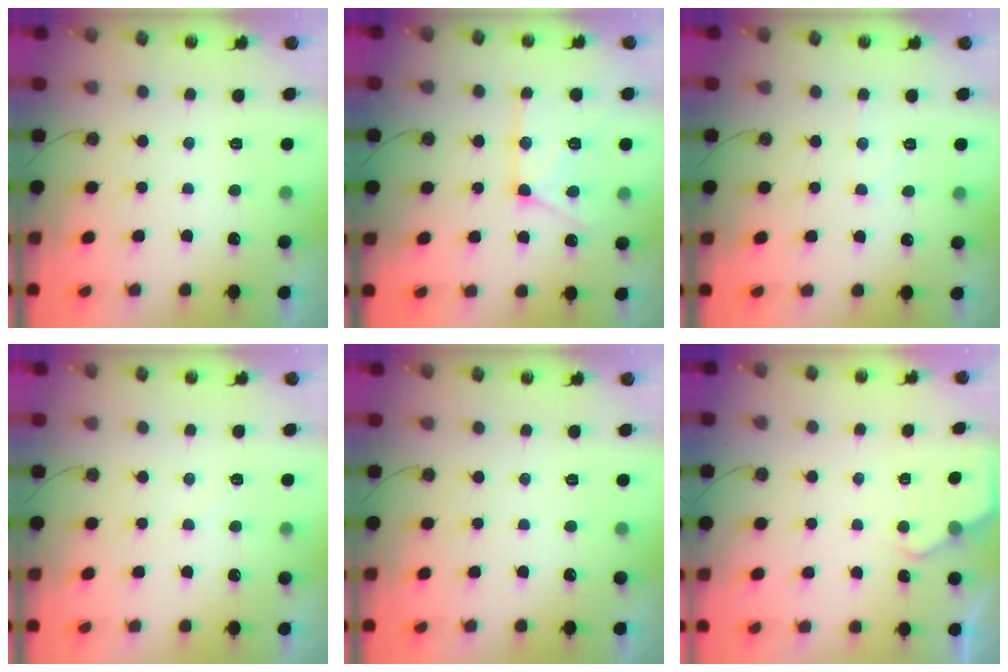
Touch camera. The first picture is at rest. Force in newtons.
{"total": 13.9, "press": 13.8, "slide": 1.4}
{"total": 3.6, "press": 3.5, "slide": 0.6}
{"total": 5.9, "press": 5.9, "slide": 0.6}
{"total": 0.0}
{"total": 3.6, "press": 3.6, "slide": 0.4}